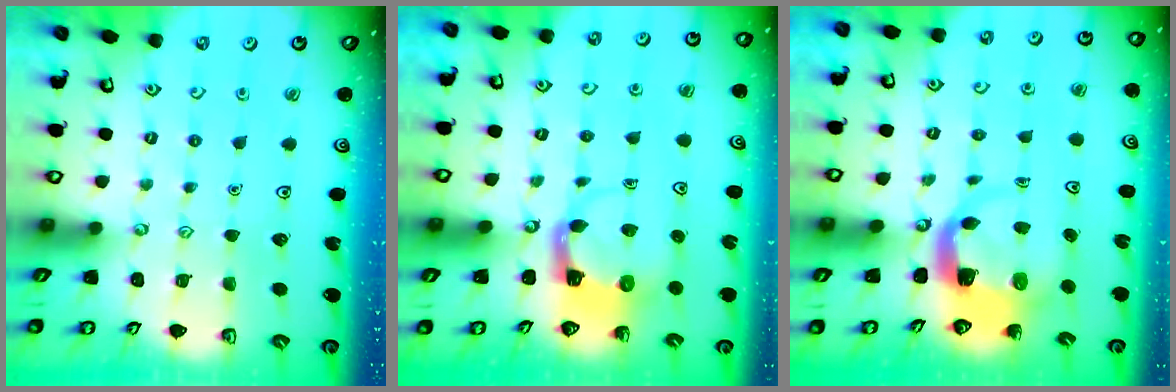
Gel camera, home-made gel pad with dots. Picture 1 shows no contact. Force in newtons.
{"total": 3.9, "press": 3.9, "slide": 0.7}
{"total": 4.6, "press": 4.5, "slide": 0.5}